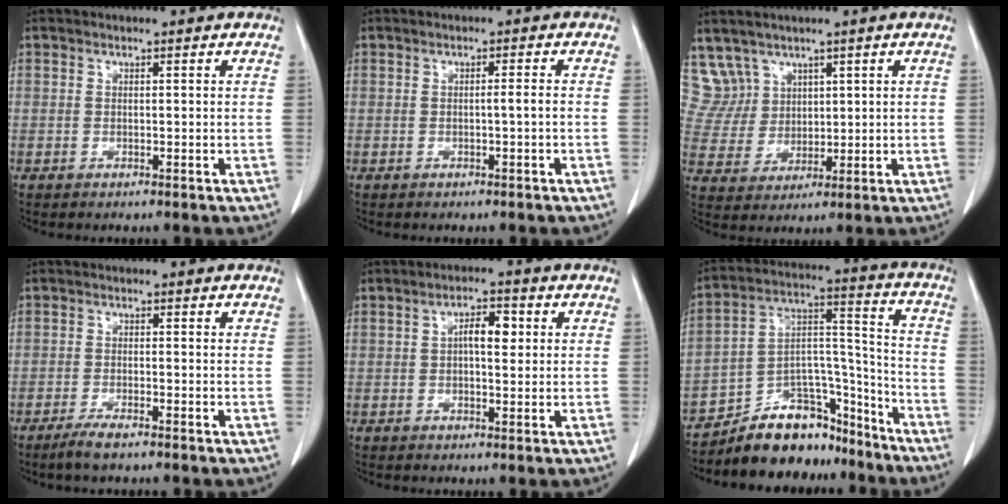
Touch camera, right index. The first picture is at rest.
{"total": 1.2, "force": [-0.3, -0.1, 1.2], "torque": [-0.019, 0.001, -0.004]}
{"total": 6.5, "force": [4.4, 4.8, -0.4], "torque": [0.006, 0.015, 0.103]}
{"total": 3.0, "force": [-2.3, 0.3, 1.9], "torque": [-0.041, -0.004, -0.045]}
{"total": 4.3, "force": [0.7, 1.6, 4.0], "torque": [-0.067, 0.012, 0.009]}
{"total": 14.8, "force": [-12.9, 5.8, 4.4], "torque": [-0.059, 0.069, -0.216]}